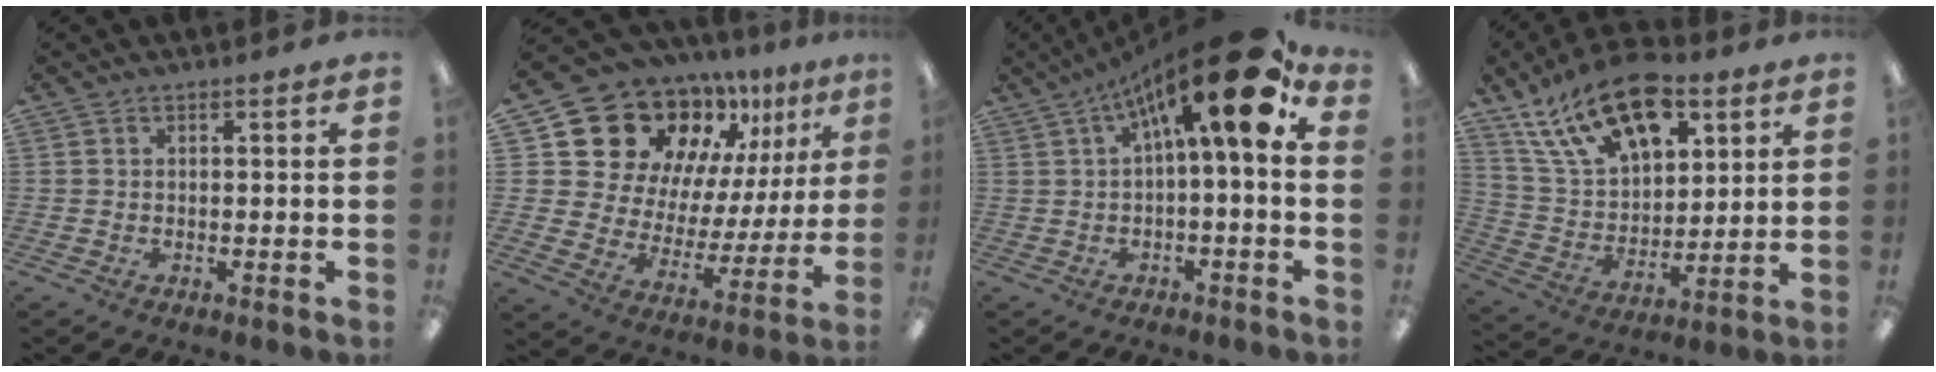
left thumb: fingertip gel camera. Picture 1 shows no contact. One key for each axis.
{"total": 19.5, "fx": 14.4, "fy": 11.2, "fz": 6.8, "tx": -0.135, "ty": -0.104, "tz": 0.274}
{"total": 19.6, "fx": 7.9, "fy": 5.7, "fz": 17.1, "tx": -0.250, "ty": -0.045, "tz": 0.123}
{"total": 20.5, "fx": 12.2, "fy": 11.1, "fz": 12.1, "tx": -0.208, "ty": -0.056, "tz": 0.218}